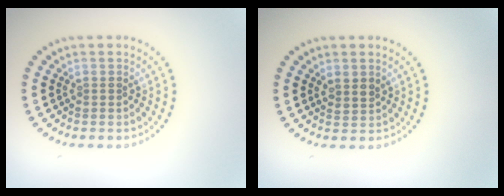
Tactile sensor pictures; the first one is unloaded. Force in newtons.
{"total": 1.3, "press": 1.1, "slide": 0.7}